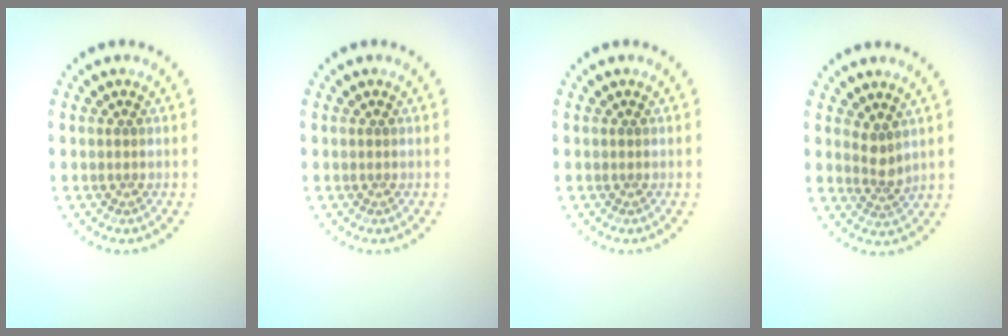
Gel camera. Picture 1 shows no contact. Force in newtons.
{"total": 0.0}
{"total": 0.0}
{"total": 1.9, "press": 1.4, "slide": 1.2}